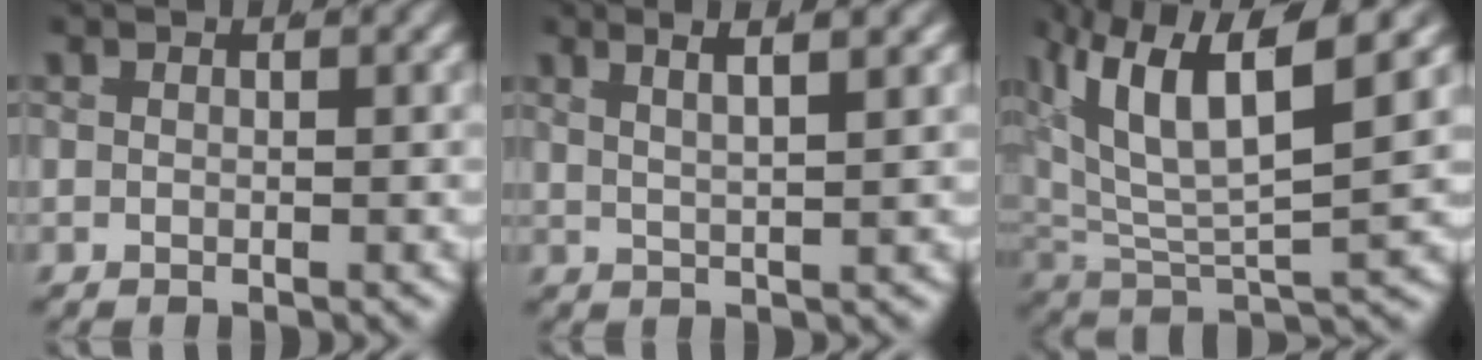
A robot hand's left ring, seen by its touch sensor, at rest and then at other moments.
{"total": 4.1, "force": [2.3, 1.8, 2.9], "torque": [-0.044, 0.012, 0.029]}
{"total": 8.3, "force": [1.9, 4.5, 6.8], "torque": [-0.138, -0.009, 0.029]}